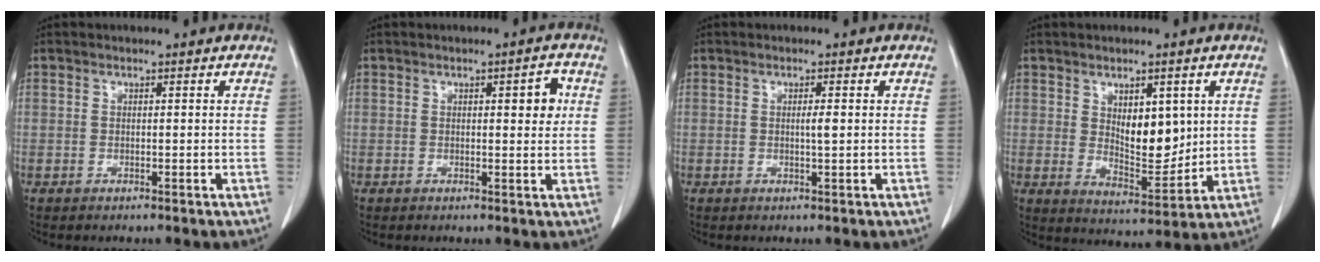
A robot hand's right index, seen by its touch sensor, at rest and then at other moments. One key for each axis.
{"total": 3.5, "fx": 0.9, "fy": 1.0, "fz": 3.2, "tx": -0.041, "ty": 0.001, "tz": 0.009}
{"total": 1.3, "fx": 0.1, "fy": 0.0, "fz": 1.3, "tx": -0.029, "ty": -0.001, "tz": 0.001}
{"total": 8.0, "fx": 2.0, "fy": 3.7, "fz": 6.8, "tx": -0.108, "ty": -0.011, "tz": 0.044}